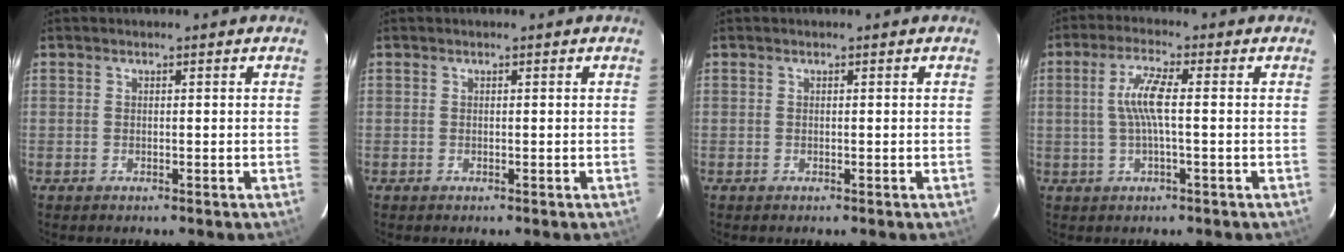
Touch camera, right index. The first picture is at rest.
{"total": 0.0}
{"total": 0.0}
{"total": 6.1, "force": [0.3, 0.2, 6.1], "torque": [-0.120, 0.002, 0.009]}